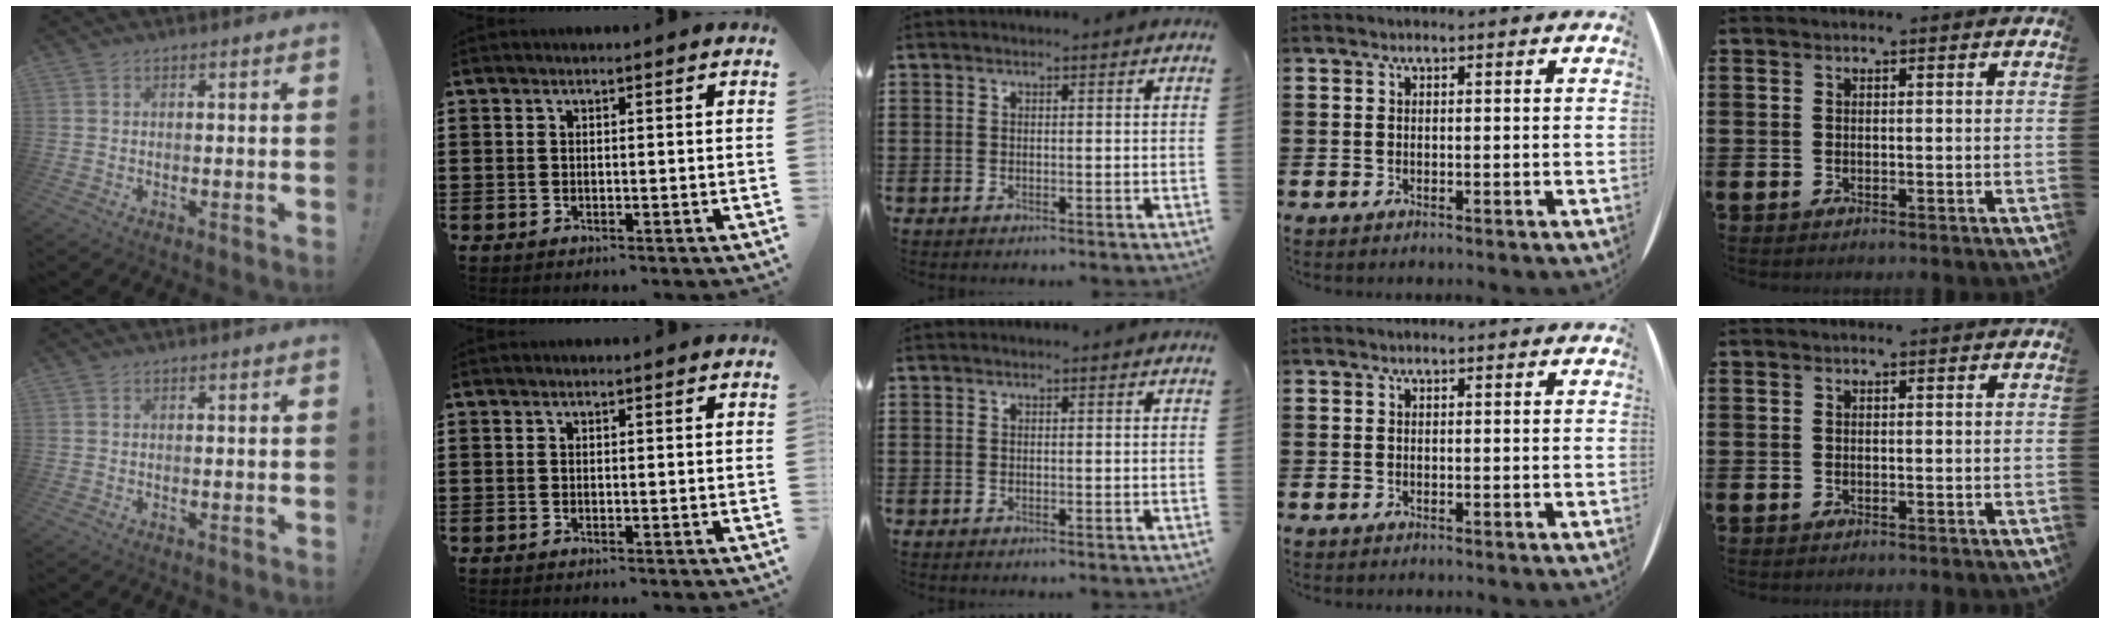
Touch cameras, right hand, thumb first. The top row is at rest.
{}